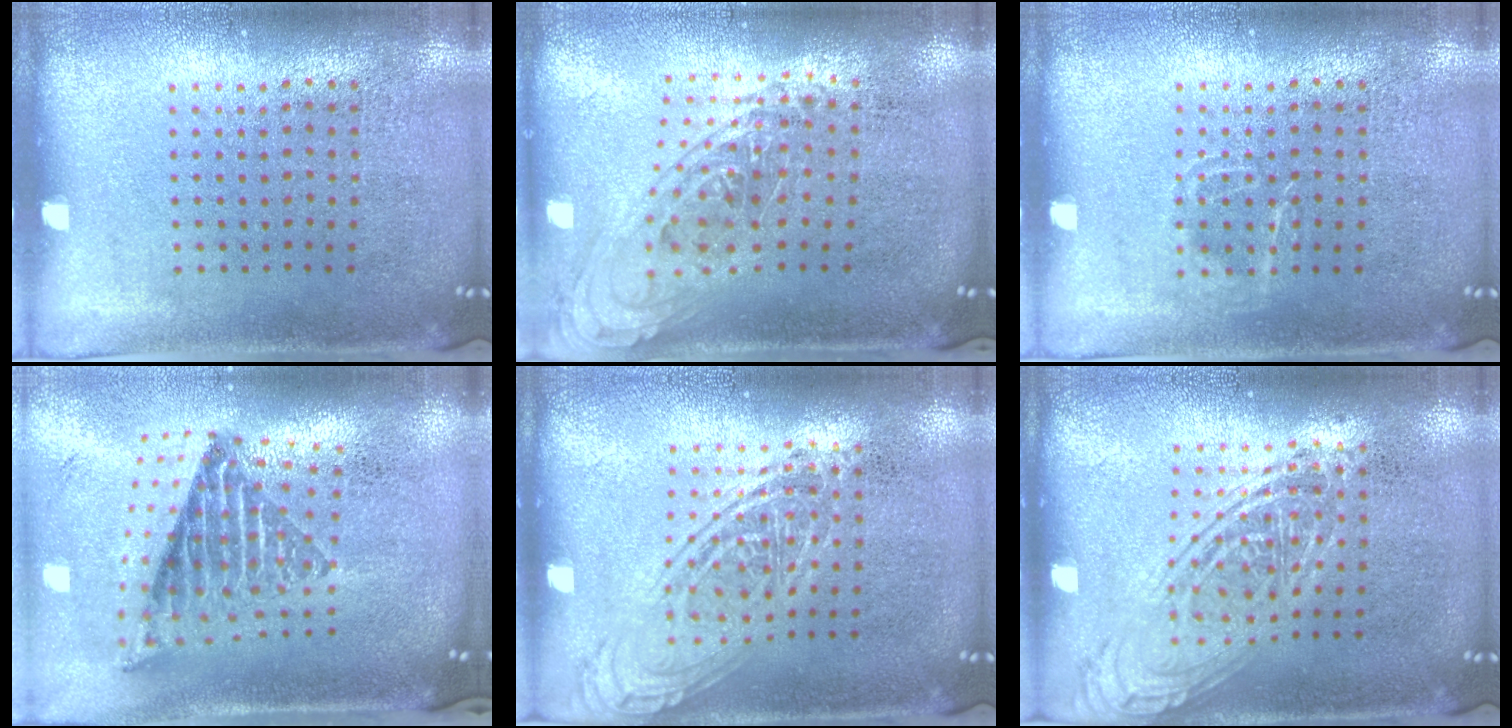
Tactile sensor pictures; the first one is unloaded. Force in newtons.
{"total": 1.1, "press": 1.0, "slide": 0.4}
{"total": 1.1, "press": 1.0, "slide": 0.3}
{"total": 2.1, "press": 1.4, "slide": 1.5}
{"total": 2.6, "press": 2.6, "slide": 0.3}
{"total": 2.3, "press": 2.3, "slide": 0.2}